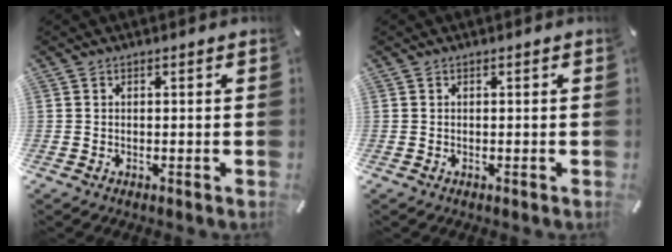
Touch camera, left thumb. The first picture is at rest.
{"total": 0.0}